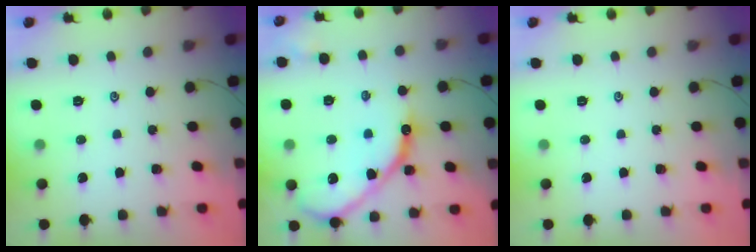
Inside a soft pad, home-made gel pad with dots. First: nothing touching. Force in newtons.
{"total": 15.1, "press": 15.0, "slide": 1.6}
{"total": 0.0}